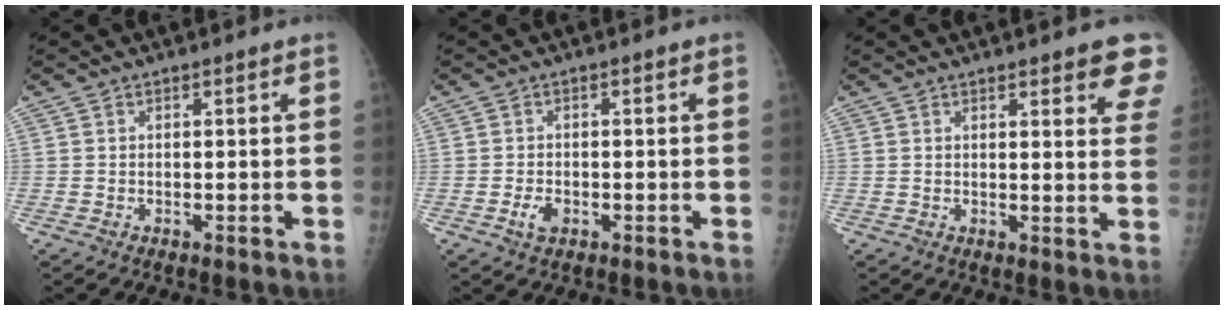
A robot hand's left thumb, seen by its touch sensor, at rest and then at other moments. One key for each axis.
{"total": 2.6, "fx": -1.0, "fy": 1.6, "fz": 1.7, "tx": -0.032, "ty": 0.002, "tz": -0.017}
{"total": 7.6, "fx": 5.4, "fy": 1.7, "fz": 5.1, "tx": -0.038, "ty": -0.022, "tz": 0.055}